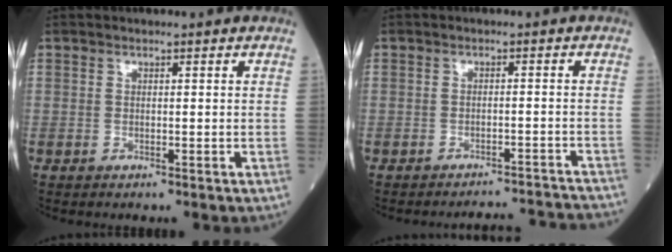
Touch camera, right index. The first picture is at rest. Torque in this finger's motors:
{"motor_torque": [-0.39, -0.33, -0.66, -0.21]}